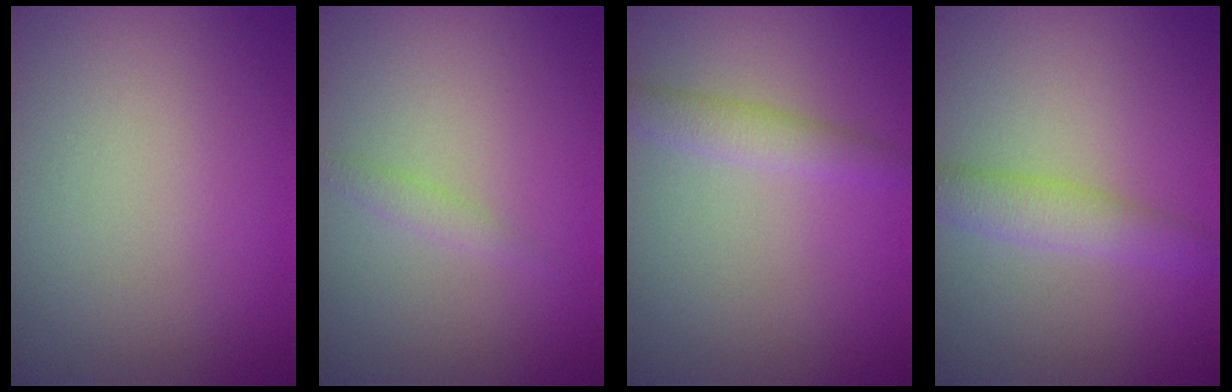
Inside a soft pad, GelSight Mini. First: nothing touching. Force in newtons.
{"total": 1.0, "press": 1.0, "slide": 0.1}
{"total": 2.0, "press": 2.0, "slide": 0.0}
{"total": 2.7, "press": 2.7, "slide": 0.0}